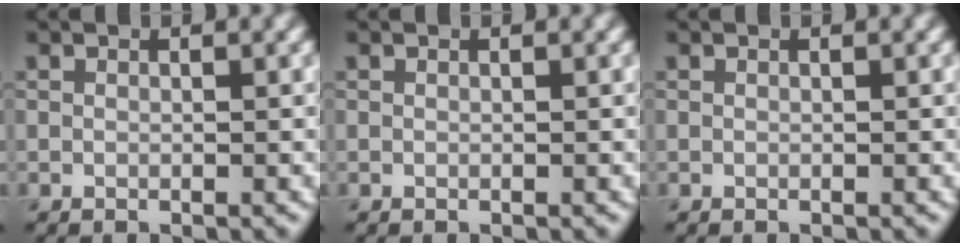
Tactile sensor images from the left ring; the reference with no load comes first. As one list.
[{"total": 0.0}, {"total": 0.0}]